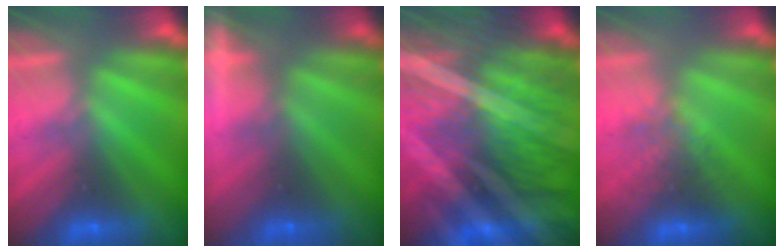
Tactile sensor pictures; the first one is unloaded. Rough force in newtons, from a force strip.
{"total": 5.8}
{"total": 8.6}
{"total": 3.8}